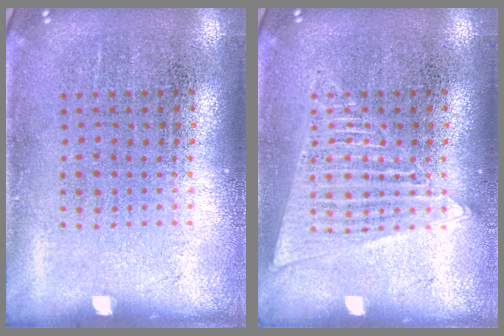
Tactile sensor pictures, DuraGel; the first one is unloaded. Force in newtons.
{"total": 2.2, "press": 2.2, "slide": 0.2}